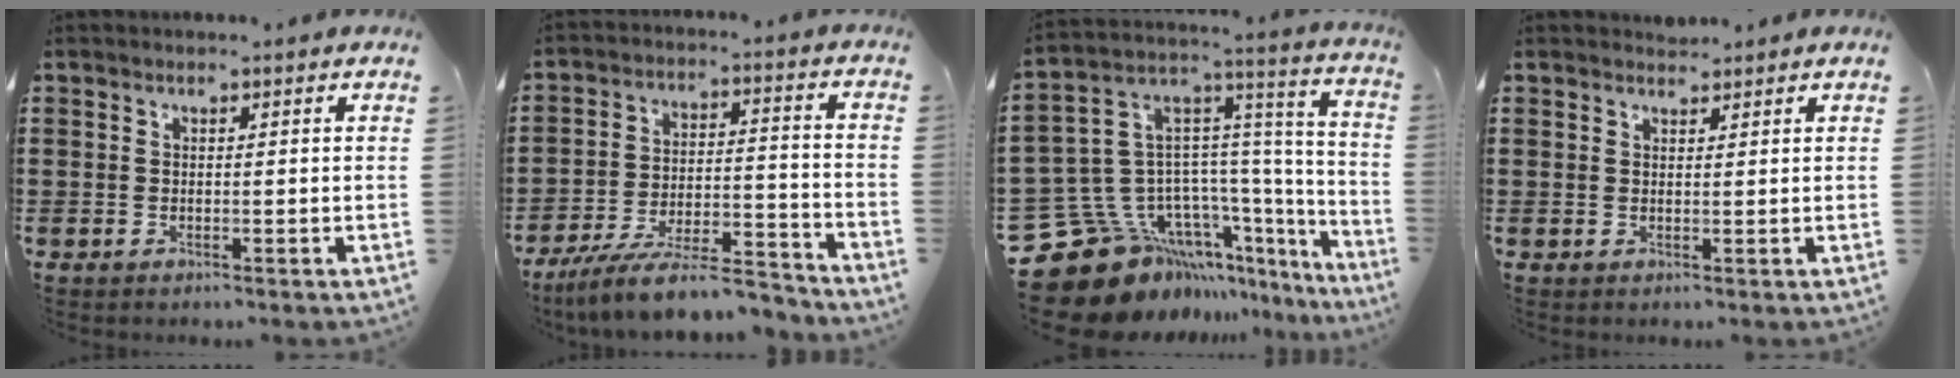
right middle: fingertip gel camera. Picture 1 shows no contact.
{"total": 10.1, "force": [-8.9, 1.1, 4.7], "torque": [-0.081, 0.016, -0.171]}
{"total": 14.7, "force": [-10.1, 9.4, 5.0], "torque": [-0.150, -0.005, -0.169]}
{"total": 1.3, "force": [1.3, 0.3, -0.1], "torque": [-0.001, 0.001, 0.026]}